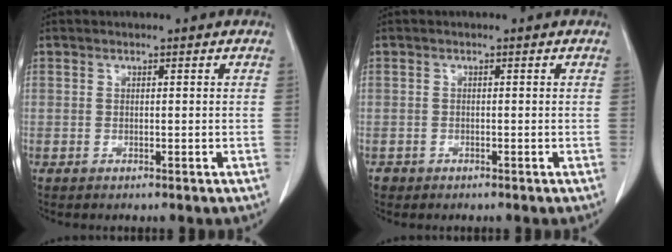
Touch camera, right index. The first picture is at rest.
{"total": 1.8, "force": [-0.8, 1.5, 0.2], "torque": [-0.006, 0.004, -0.013]}